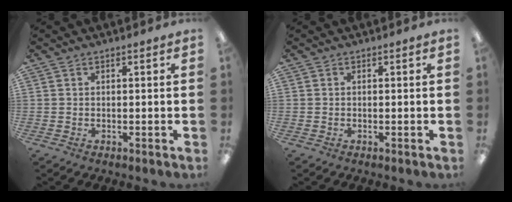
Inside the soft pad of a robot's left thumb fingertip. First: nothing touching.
{"total": 0.0}